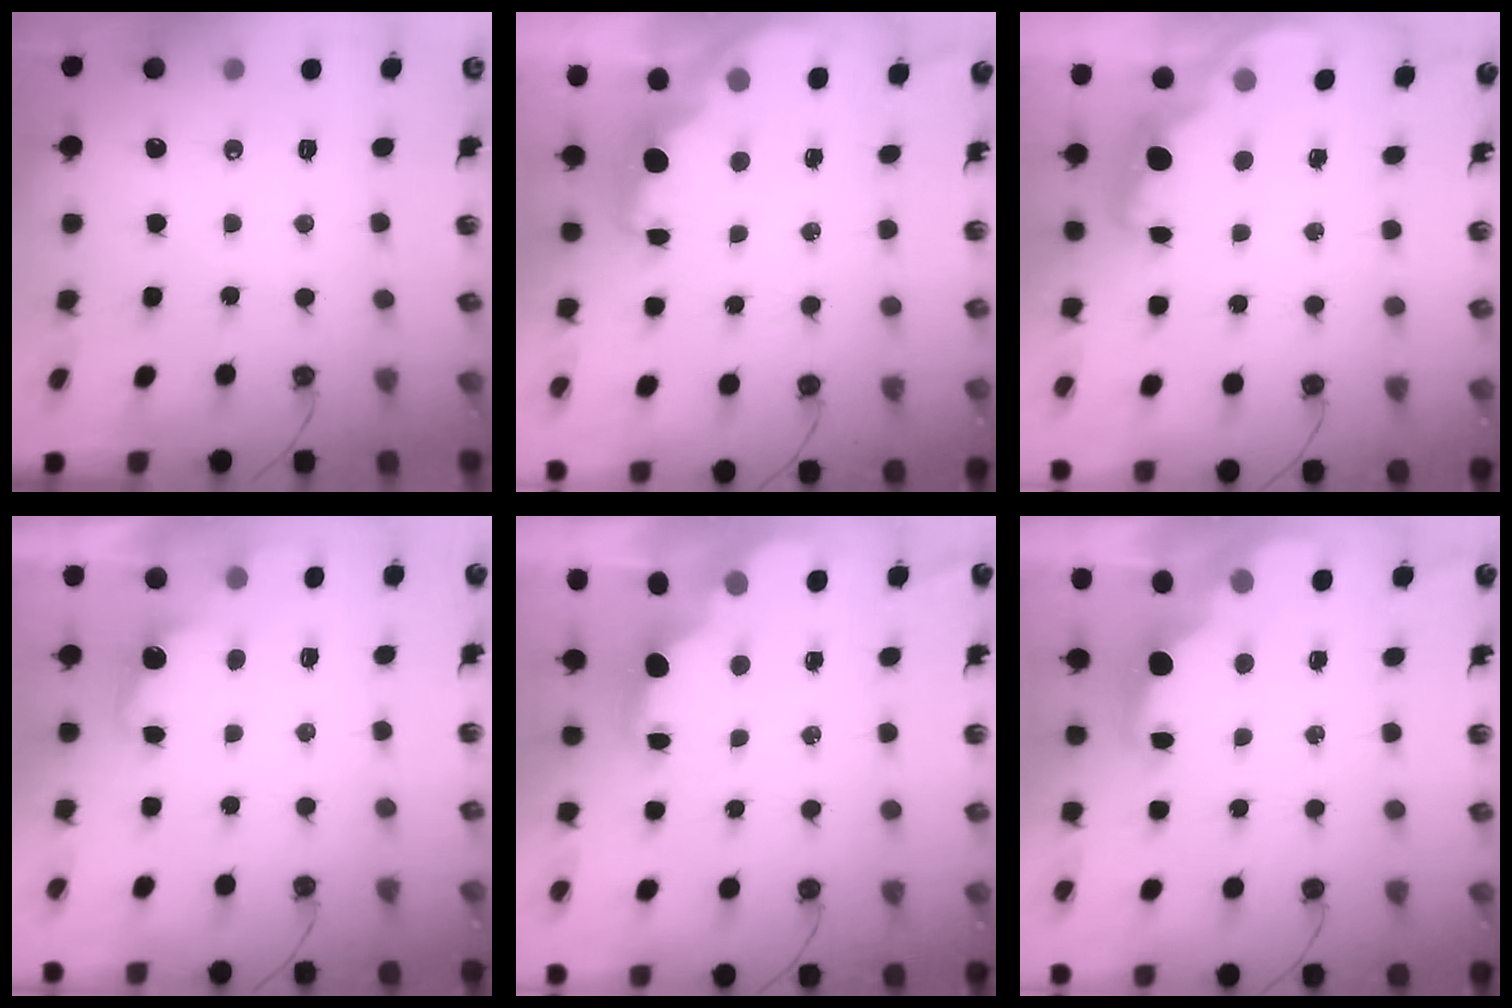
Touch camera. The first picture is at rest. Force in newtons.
{"total": 2.2, "press": 2.0, "slide": 0.8}
{"total": 2.2, "press": 2.2, "slide": 0.6}
{"total": 2.2, "press": 2.0, "slide": 0.9}
{"total": 2.0, "press": 2.0, "slide": 0.6}
{"total": 2.4, "press": 2.3, "slide": 0.8}